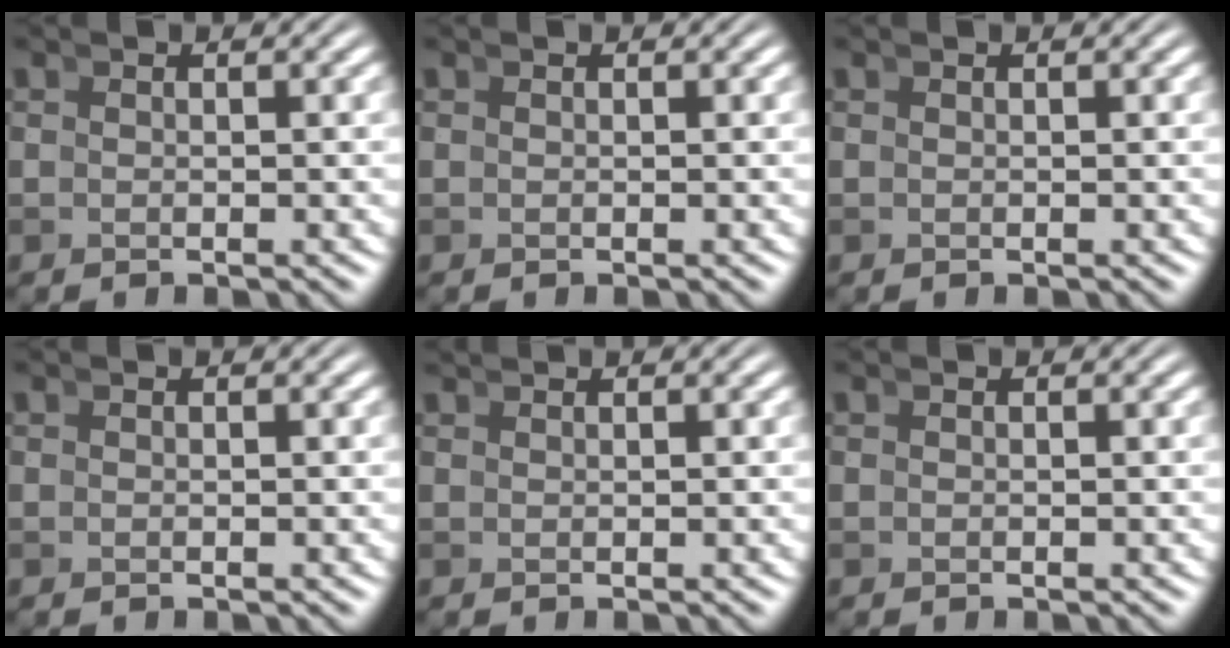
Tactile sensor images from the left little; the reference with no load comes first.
{"total": 0.0}
{"total": 0.0}
{"total": 0.0}
{"total": 1.0, "force": [0.7, -0.7, -0.2], "torque": [0.013, 0.005, 0.014]}
{"total": 0.0}